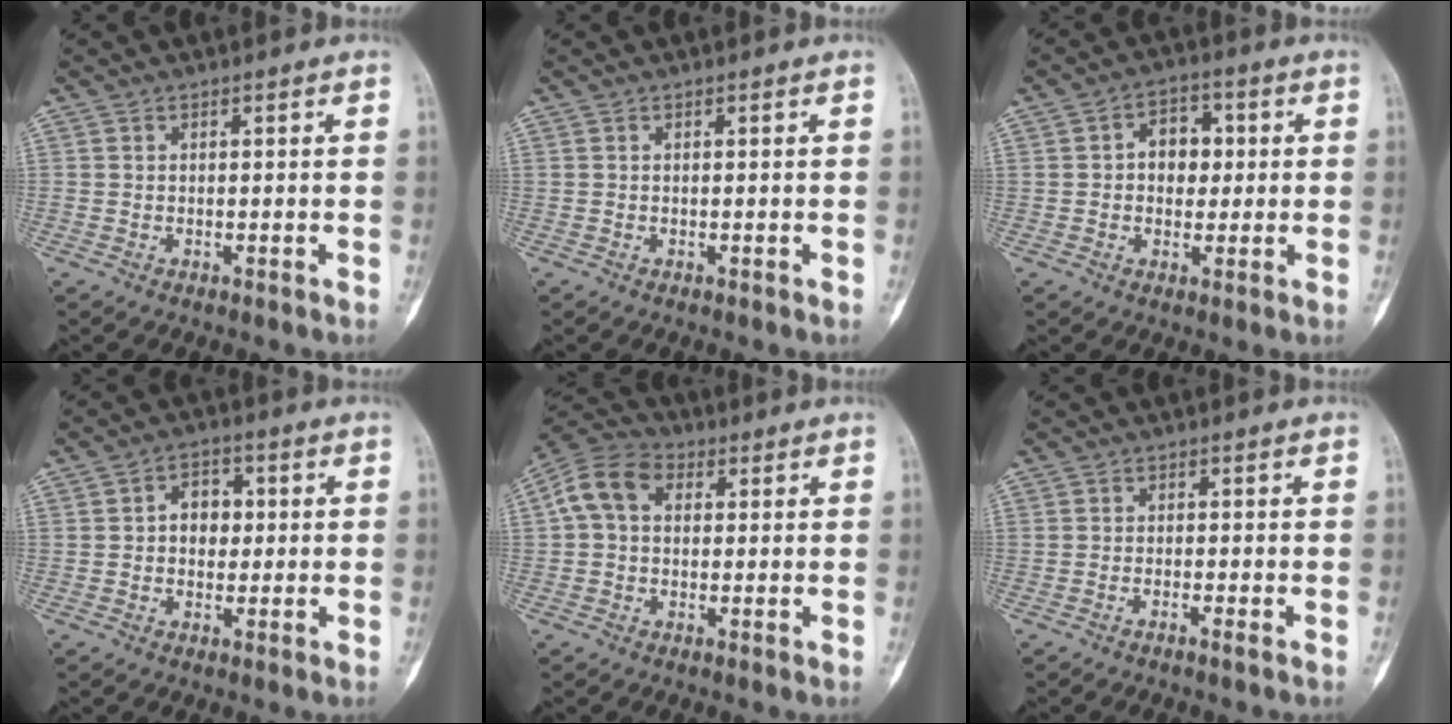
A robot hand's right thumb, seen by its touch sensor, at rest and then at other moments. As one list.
[{"total": 0.0}, {"total": 6.6, "force": [0.7, 4.9, 4.4], "torque": [-0.030, 0.009, 0.003]}, {"total": 5.3, "force": [0.4, 4.1, 3.4], "torque": [-0.023, 0.009, 0.000]}, {"total": 9.0, "force": [1.7, 6.6, 5.8], "torque": [-0.104, 0.029, 0.022]}, {"total": 1.1, "force": [-0.7, -0.2, 0.8], "torque": [-0.022, 0.002, -0.016]}]